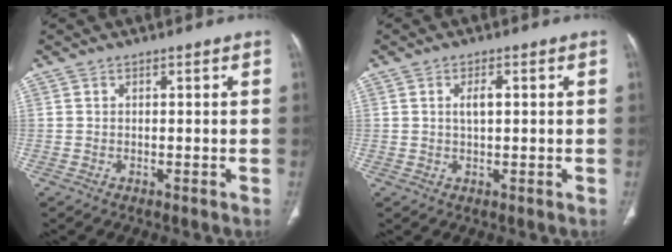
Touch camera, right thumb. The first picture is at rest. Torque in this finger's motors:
{"motor_torque": [-0.58, 0.36, 0.55, 0.41, 0.00]}